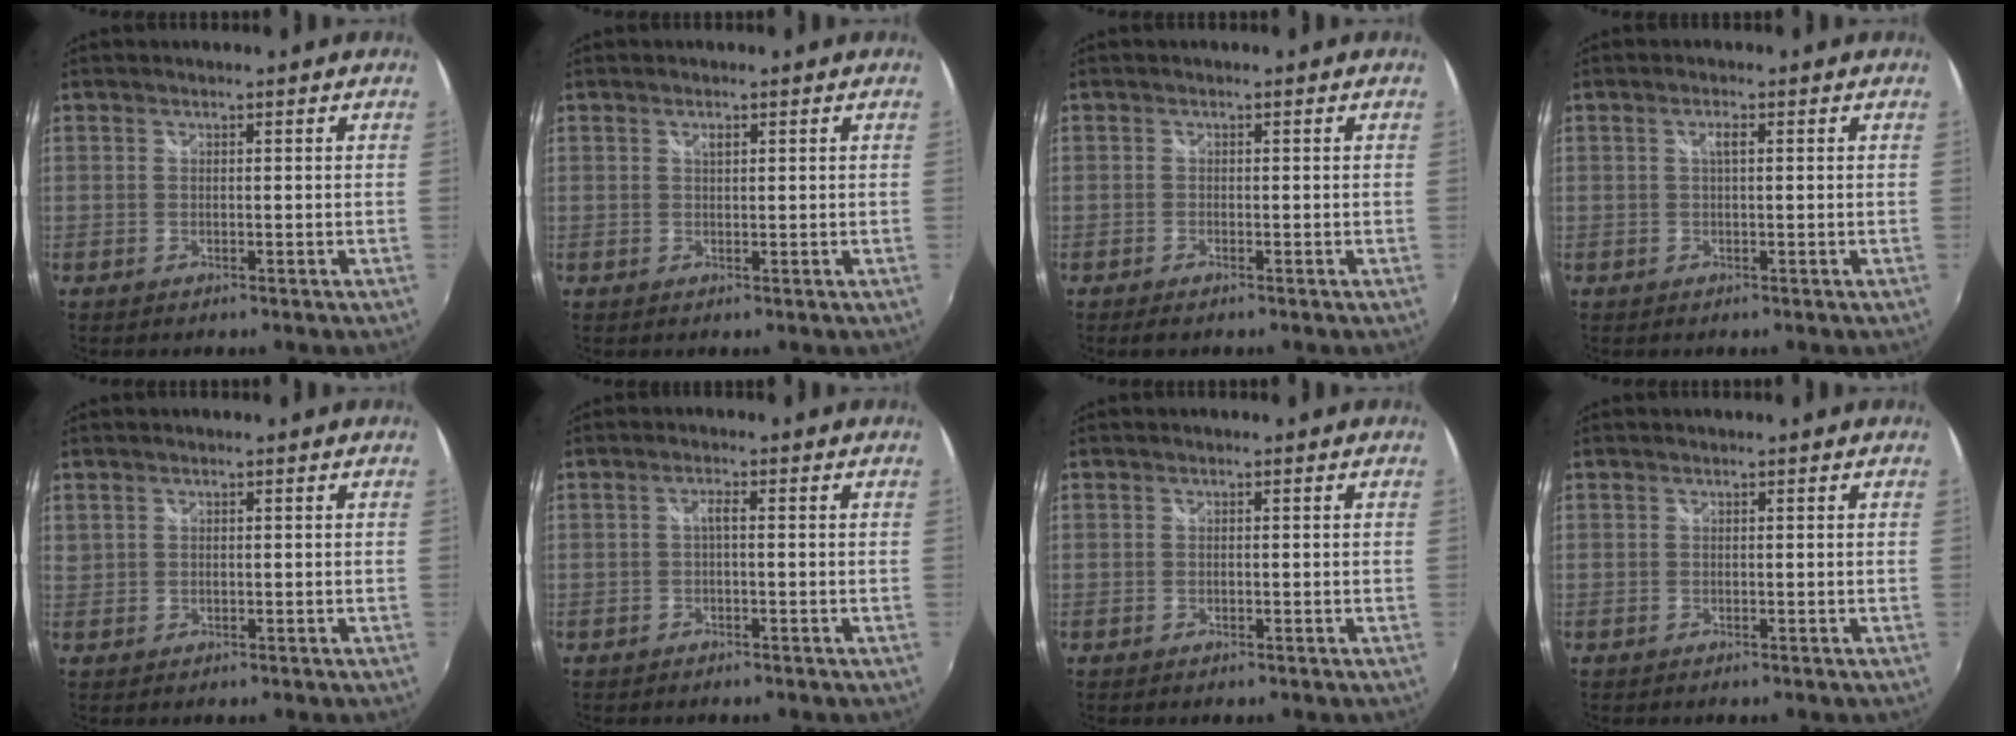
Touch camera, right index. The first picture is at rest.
{"total": 1.1, "force": [0.5, 0.5, 0.8], "torque": [-0.013, 0.002, 0.008]}
{"total": 1.2, "force": [-1.0, 0.3, 0.6], "torque": [-0.014, -0.006, -0.021]}
{"total": 1.5, "force": [0.4, 0.3, 1.5], "torque": [-0.027, 0.004, 0.004]}
{"total": 1.6, "force": [0.6, 1.3, 0.7], "torque": [-0.012, 0.001, 0.012]}
{"total": 1.5, "force": [-0.2, 0.3, 1.4], "torque": [-0.026, 0.005, -0.007]}
{"total": 0.0}
{"total": 0.0}